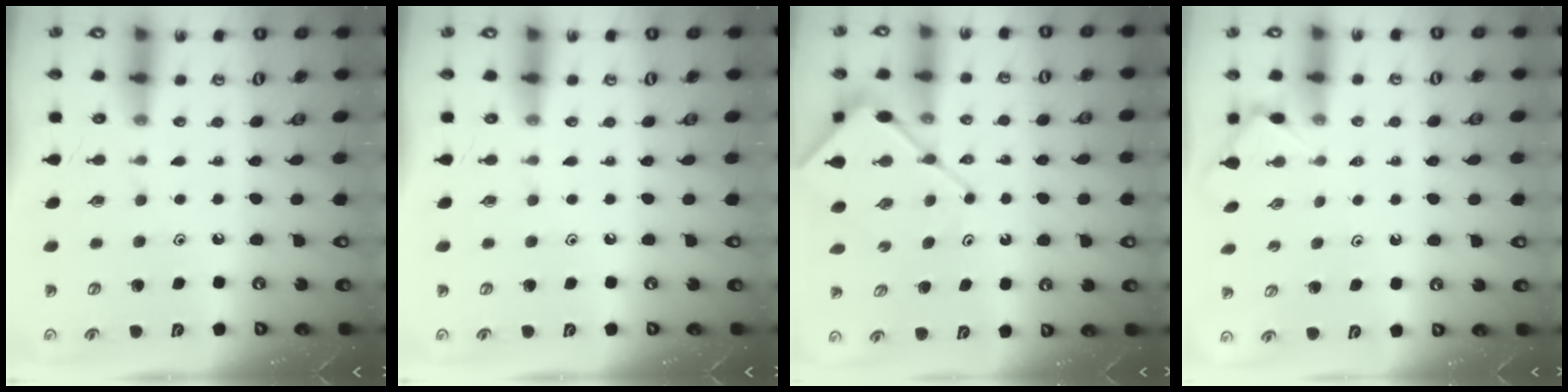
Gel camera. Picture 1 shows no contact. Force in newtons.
{"total": 0.0}
{"total": 8.6, "press": 8.5, "slide": 0.9}
{"total": 2.9, "press": 2.8, "slide": 0.5}